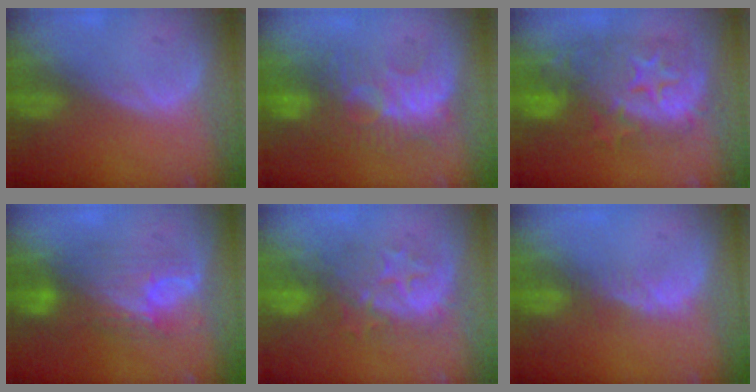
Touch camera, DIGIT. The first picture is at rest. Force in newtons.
{"total": 9.4, "press": 8.9, "slide": 2.9}
{"total": 11.5, "press": 11.5, "slide": 0.9}
{"total": 7.9, "press": 7.7, "slide": 1.9}
{"total": 8.3, "press": 8.2, "slide": 1.1}
{"total": 2.3, "press": 1.9, "slide": 1.4}